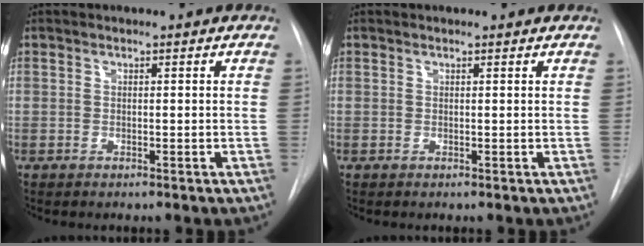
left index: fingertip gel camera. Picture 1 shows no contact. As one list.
[{"total": 0.0}]